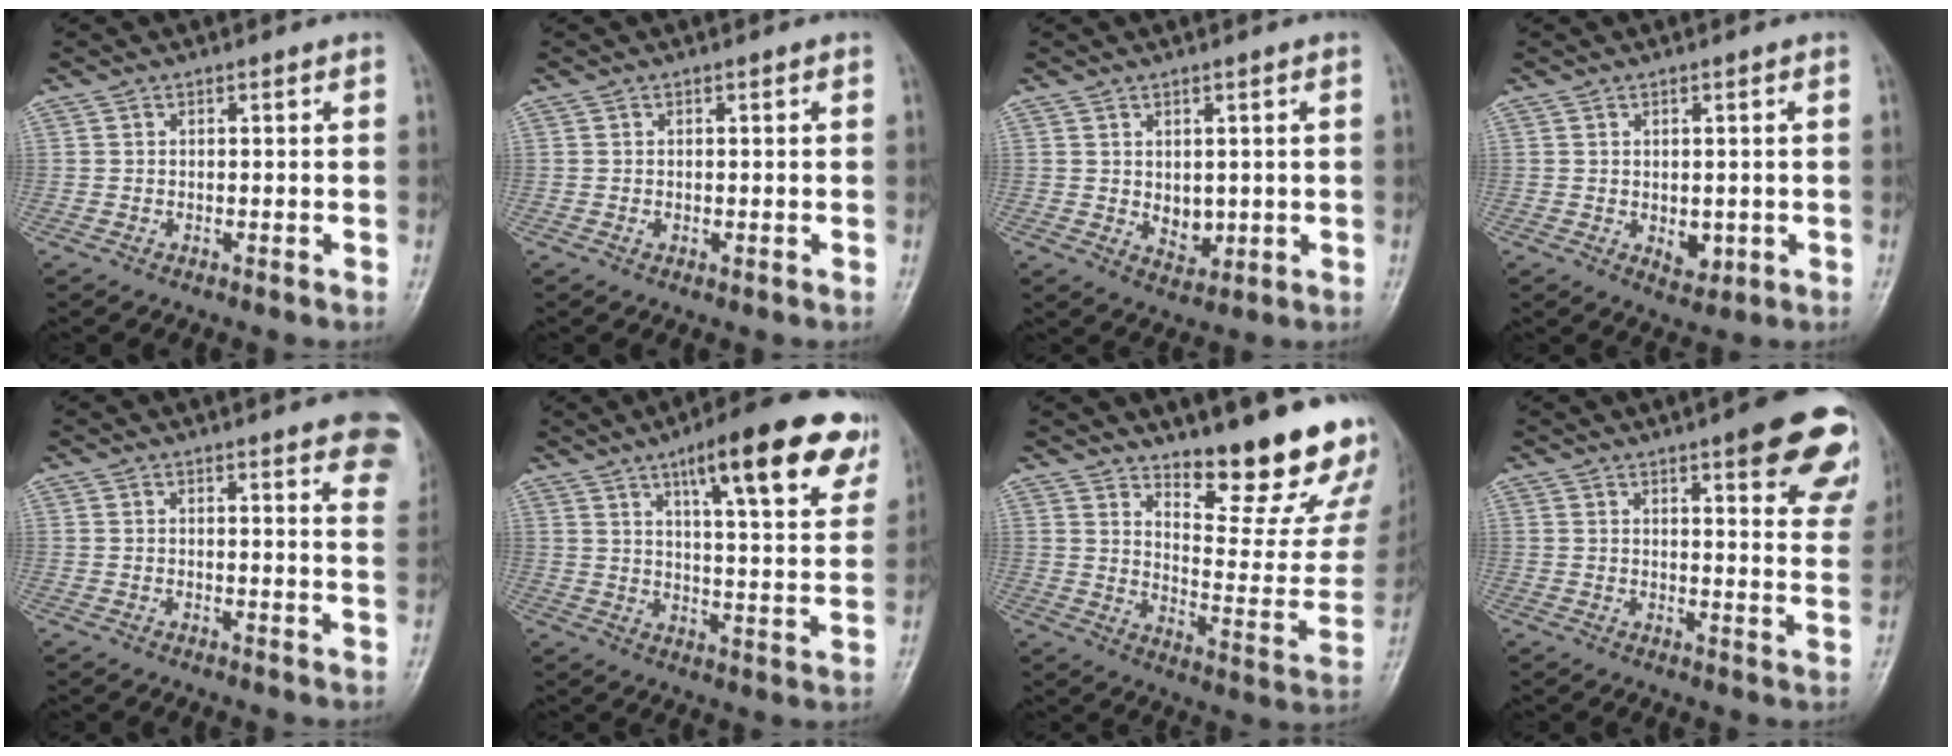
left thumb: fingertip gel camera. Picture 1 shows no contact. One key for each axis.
{"total": 0.6, "fx": 0.0, "fy": 0.4, "fz": 0.4, "tx": -0.007, "ty": 0.000, "tz": 0.001}
{"total": 4.1, "fx": 0.3, "fy": 3.0, "fz": 2.8, "tx": -0.027, "ty": -0.012, "tz": 0.017}
{"total": 3.6, "fx": -0.4, "fy": 2.4, "fz": 2.7, "tx": -0.024, "ty": -0.006, "tz": 0.003}
{"total": 12.1, "fx": 8.2, "fy": 2.9, "fz": 8.4, "tx": -0.077, "ty": -0.027, "tz": 0.078}
{"total": 19.5, "fx": 11.3, "fy": 4.6, "fz": 15.2, "tx": -0.181, "ty": -0.034, "tz": 0.157}
{"total": 21.3, "fx": 15.2, "fy": 5.6, "fz": 13.7, "tx": -0.149, "ty": -0.124, "tz": 0.215}
{"total": 17.0, "fx": 10.0, "fy": 4.3, "fz": 13.0, "tx": -0.130, "ty": -0.038, "tz": 0.110}